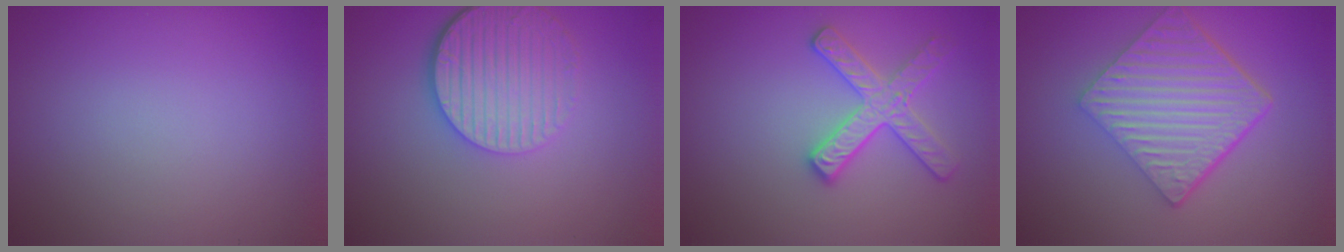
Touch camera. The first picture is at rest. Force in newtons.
{"total": 5.4, "press": 4.0, "slide": 3.6}
{"total": 2.9, "press": 2.9, "slide": 0.4}
{"total": 6.5, "press": 4.4, "slide": 4.7}